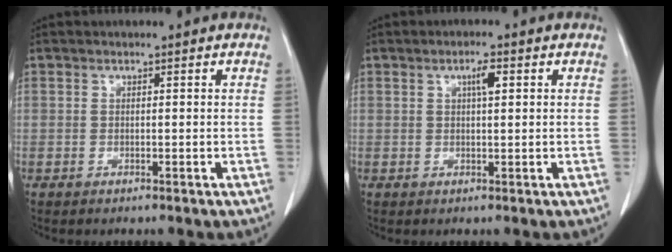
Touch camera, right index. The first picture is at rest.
{"total": 2.4, "force": [0.9, 0.4, 2.2], "torque": [-0.039, 0.003, 0.014]}